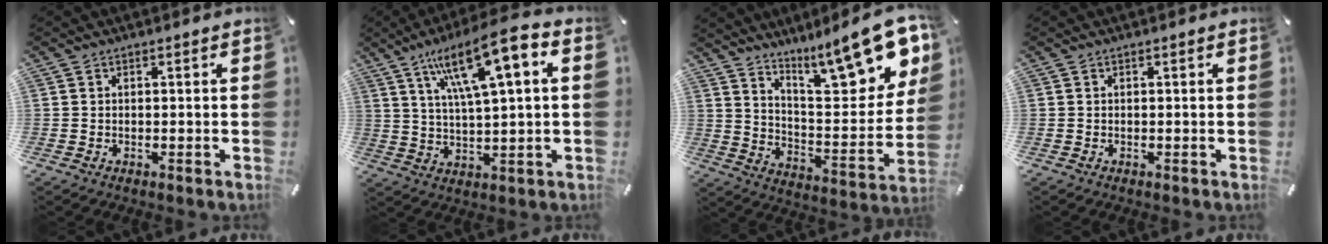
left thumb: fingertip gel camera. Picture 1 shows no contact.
{"total": 14.6, "force": [7.2, 3.7, 12.1], "torque": [-0.214, -0.018, 0.122]}
{"total": 19.5, "force": [14.5, 5.3, 12.0], "torque": [-0.171, -0.112, 0.237]}
{"total": 0.0}